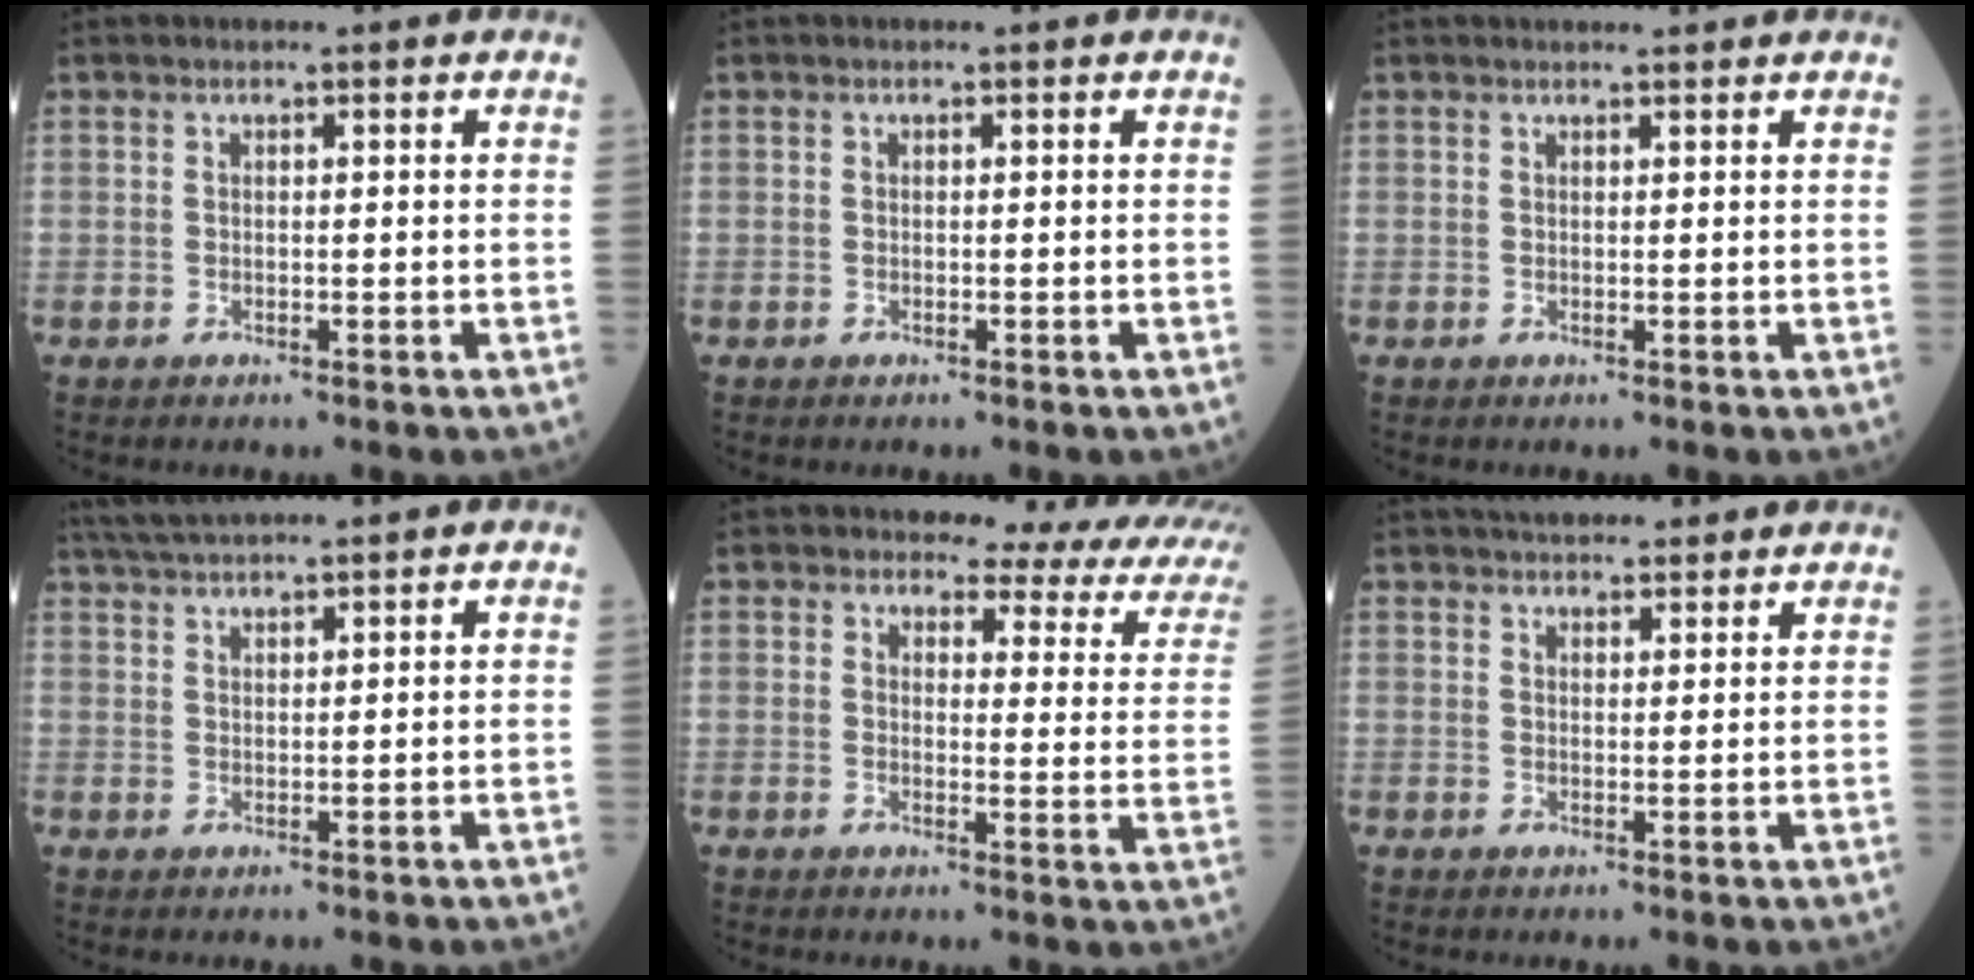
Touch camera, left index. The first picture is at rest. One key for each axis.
{"total": 0.0}
{"total": 3.5, "fx": 3.4, "fy": 0.1, "fz": 0.9, "tx": -0.010, "ty": 0.023, "tz": 0.043}
{"total": 7.5, "fx": 6.8, "fy": -0.5, "fz": 3.1, "tx": -0.059, "ty": 0.036, "tz": 0.117}
{"total": 12.3, "fx": 10.7, "fy": 3.6, "fz": 5.0, "tx": -0.037, "ty": -0.040, "tz": 0.089}
{"total": 9.8, "fx": 8.6, "fy": 2.7, "fz": 3.8, "tx": -0.048, "ty": 0.029, "tz": 0.118}